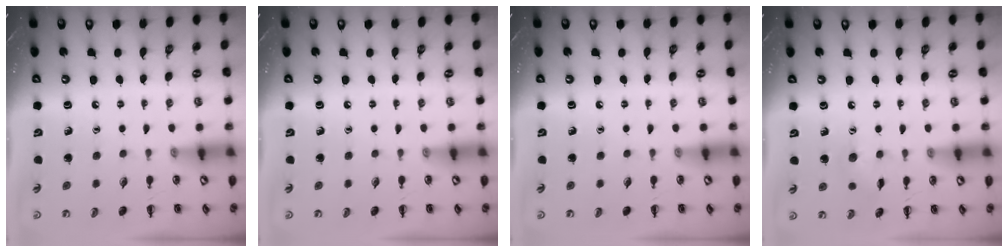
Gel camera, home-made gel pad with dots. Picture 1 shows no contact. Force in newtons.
{"total": 0.0}
{"total": 0.0}
{"total": 5.5, "press": 5.3, "slide": 1.3}